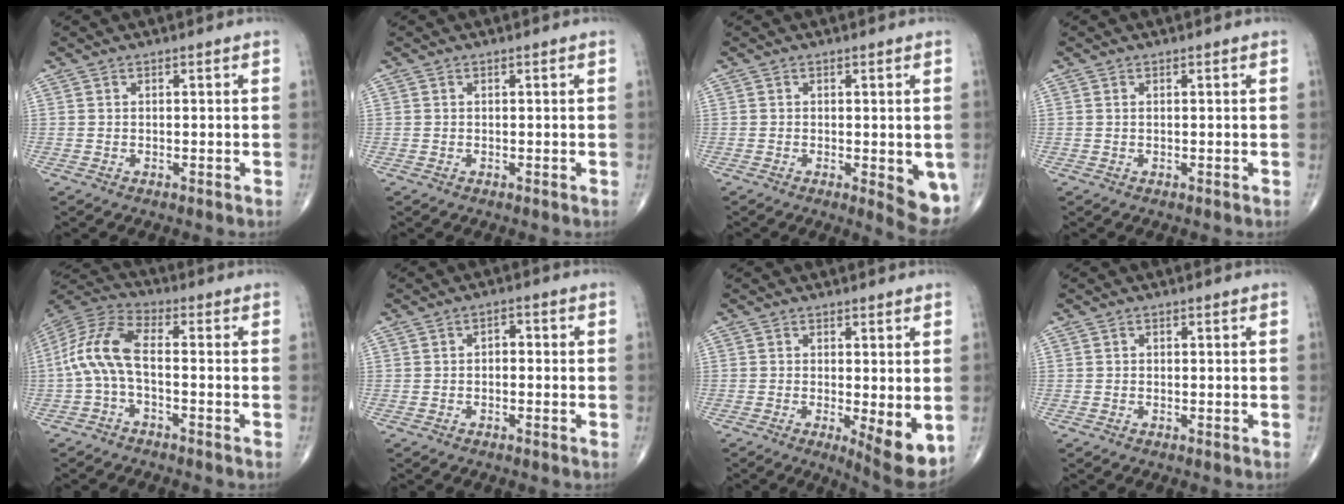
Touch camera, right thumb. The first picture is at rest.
{"total": 0.0}
{"total": 6.5, "force": [-1.5, 2.4, 5.9], "torque": [-0.061, -0.013, -0.016]}
{"total": 0.0}
{"total": 11.0, "force": [-1.8, 4.6, 9.9], "torque": [-0.216, 0.041, -0.046]}
{"total": 2.1, "force": [-0.2, 1.3, 1.7], "torque": [-0.014, 0.010, -0.010]}
{"total": 7.7, "force": [-1.2, 2.3, 7.3], "torque": [-0.101, -0.022, -0.014]}
{"total": 0.0}